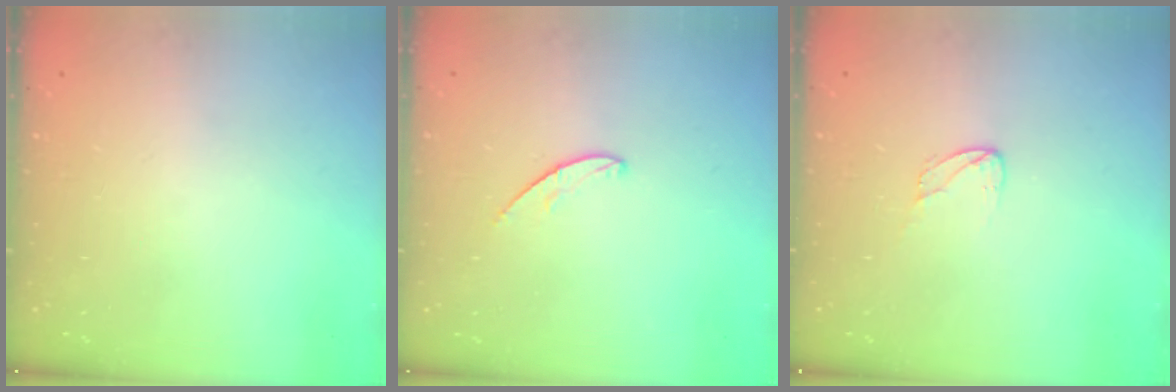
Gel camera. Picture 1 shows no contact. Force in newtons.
{"total": 4.6, "press": 4.6, "slide": 0.4}
{"total": 2.9, "press": 2.9, "slide": 0.2}